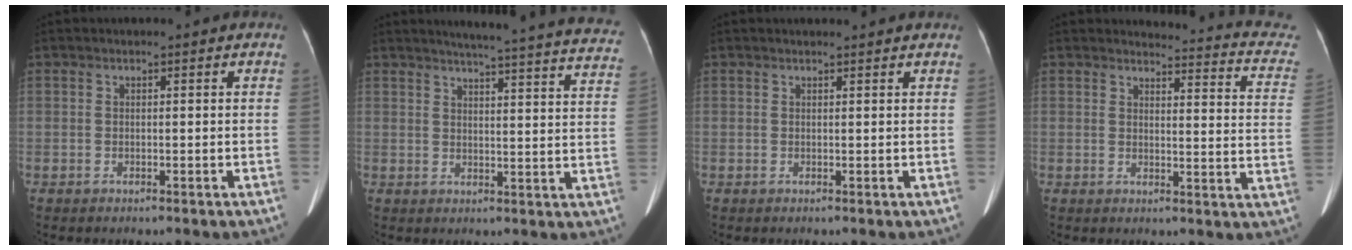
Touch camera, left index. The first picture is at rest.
{"total": 25.0, "force": [23.2, 1.1, 9.3], "torque": [-0.123, -0.073, 0.252]}
{"total": 2.5, "force": [2.4, 0.2, 0.6], "torque": [-0.013, 0.015, 0.025]}
{"total": 14.6, "force": [13.9, 2.6, 3.6], "torque": [-0.005, -0.073, 0.111]}